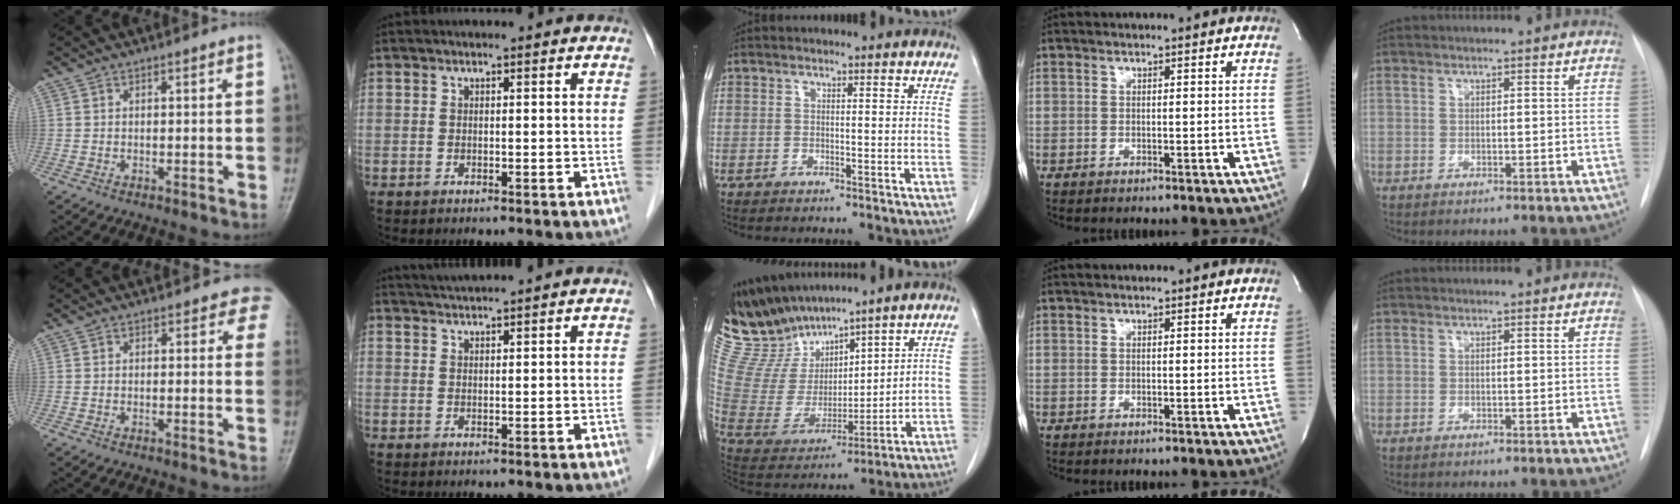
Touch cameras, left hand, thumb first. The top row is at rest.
{"thumb": {"total": 3.8, "force": [2.2, 2.3, 2.0], "torque": [0.012, -0.006, 0.005]}, "index": {"total": 3.5, "force": [3.2, -0.9, 1.1], "torque": [-0.015, 0.021, 0.060]}, "middle": {"total": 14.6, "force": [13.5, 3.7, 4.2], "torque": [-0.103, 0.007, 0.278]}}